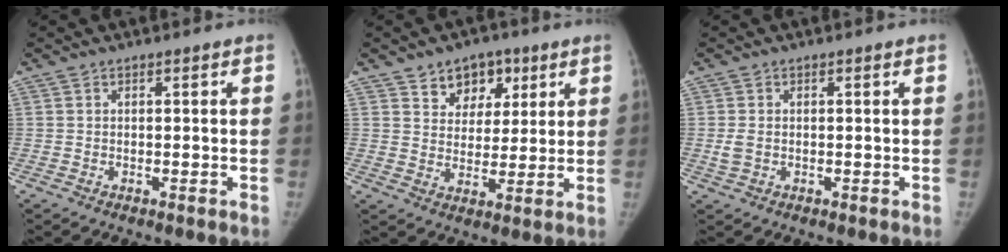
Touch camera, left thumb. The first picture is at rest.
{"total": 8.6, "force": [4.9, 6.4, 2.9], "torque": [-0.002, -0.019, 0.078]}
{"total": 2.2, "force": [-0.2, 1.6, 1.5], "torque": [-0.038, 0.000, -0.004]}